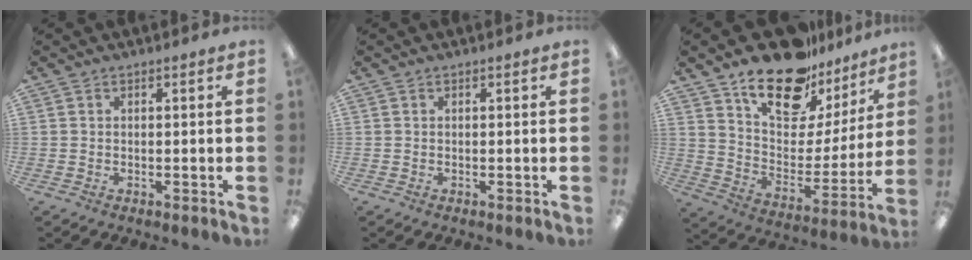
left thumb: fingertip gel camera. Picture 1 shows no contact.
{"total": 0.0}
{"total": 20.2, "force": [15.4, 9.4, 9.1], "torque": [-0.152, -0.104, 0.271]}